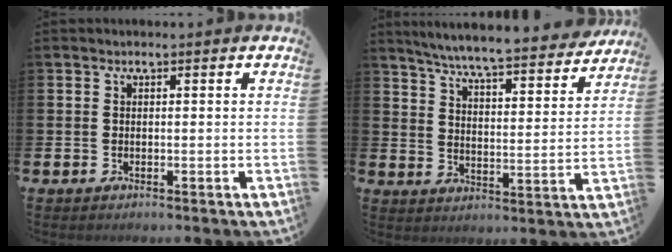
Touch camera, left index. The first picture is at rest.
{"total": 6.9, "force": [6.5, -0.1, 2.2], "torque": [-0.062, -0.054, 0.107]}